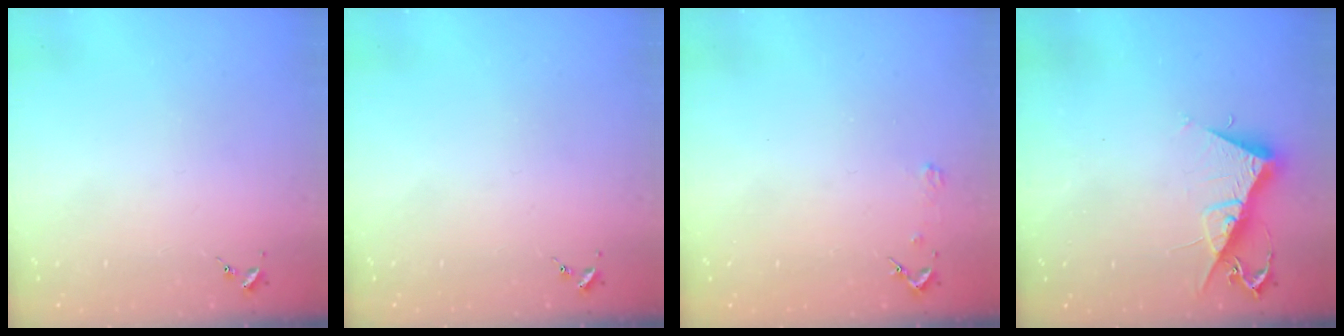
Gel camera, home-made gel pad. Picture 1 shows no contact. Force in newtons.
{"total": 0.0}
{"total": 2.3, "press": 2.3, "slide": 0.2}
{"total": 10.3, "press": 10.3, "slide": 0.6}